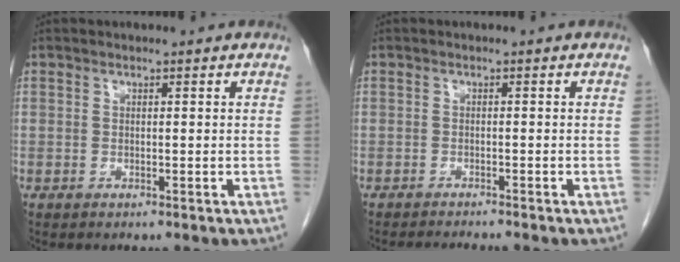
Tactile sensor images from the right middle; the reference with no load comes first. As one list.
[{"total": 3.0, "force": [-2.8, -0.7, 0.8], "torque": [-0.014, -0.013, -0.042]}]